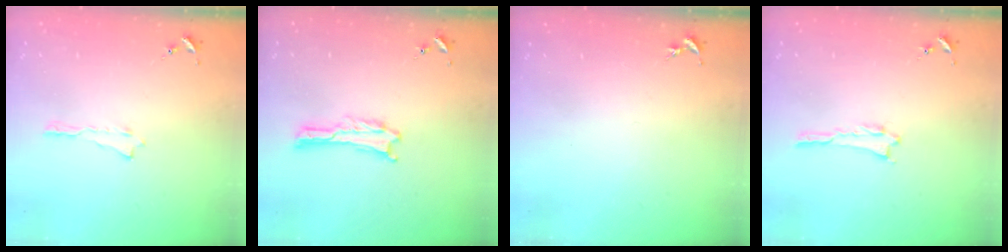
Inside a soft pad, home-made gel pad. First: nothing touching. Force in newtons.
{"total": 0.0}
{"total": 0.0}
{"total": 0.0}